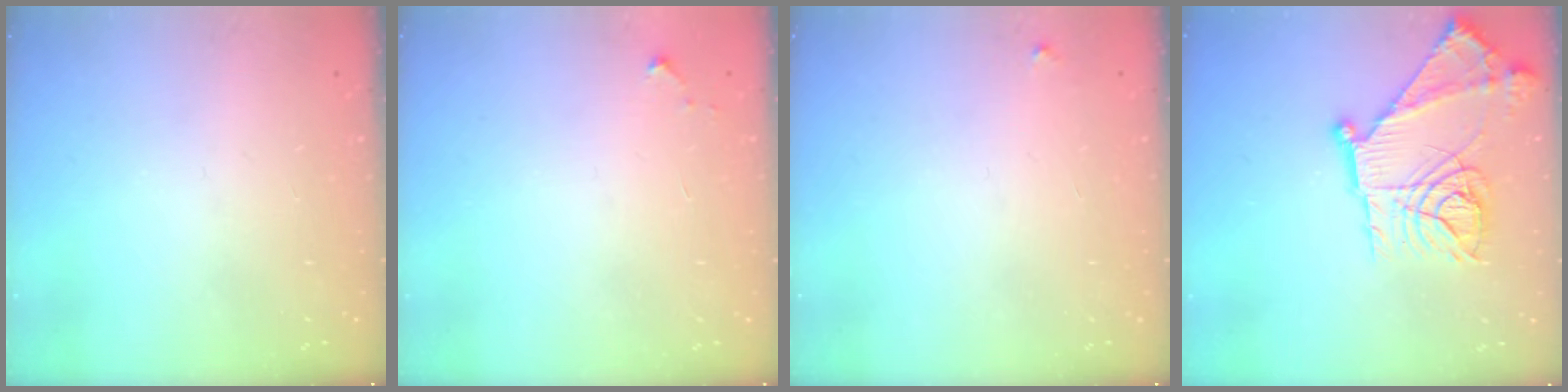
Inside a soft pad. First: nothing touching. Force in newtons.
{"total": 2.6, "press": 2.6, "slide": 0.4}
{"total": 2.3, "press": 2.3, "slide": 0.2}
{"total": 22.2, "press": 22.1, "slide": 2.3}